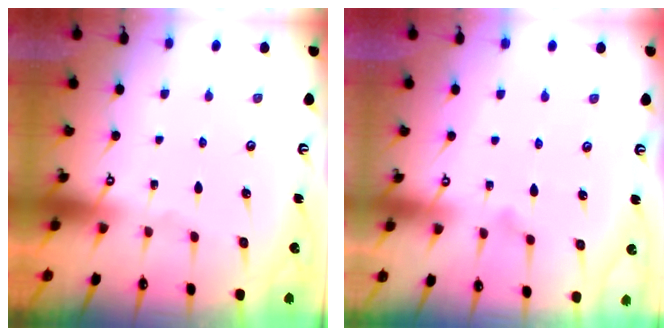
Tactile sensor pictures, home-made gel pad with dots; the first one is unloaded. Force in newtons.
{"total": 6.2, "press": 6.2, "slide": 0.3}